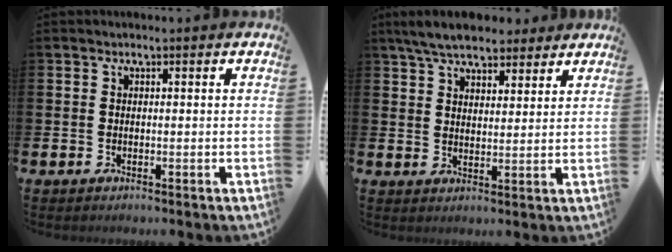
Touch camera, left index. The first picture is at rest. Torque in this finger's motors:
{"motor_torque": [1.07, -1.07, 0.81, 0.12]}